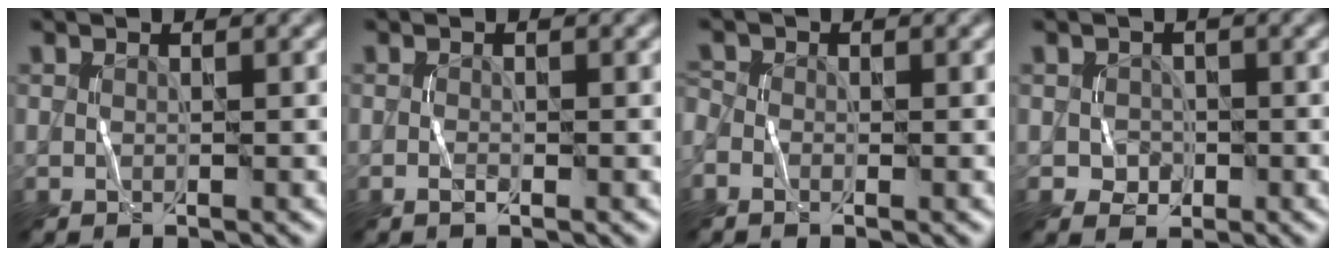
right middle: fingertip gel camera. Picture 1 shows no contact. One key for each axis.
{"total": 0.7, "fx": -0.3, "fy": 0.2, "fz": 0.5, "tx": -0.013, "ty": 0.000, "tz": -0.006}
{"total": 1.4, "fx": -0.8, "fy": 0.9, "fz": 0.8, "tx": -0.021, "ty": -0.002, "tz": -0.015}
{"total": 1.5, "fx": -0.3, "fy": 1.4, "fz": 0.5, "tx": -0.003, "ty": -0.004, "tz": -0.007}